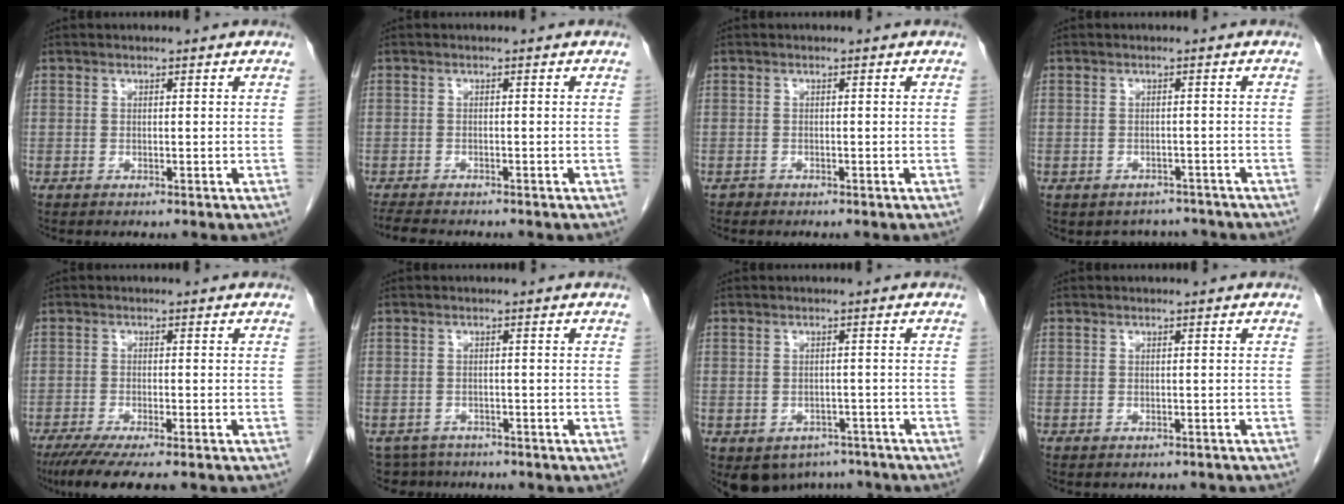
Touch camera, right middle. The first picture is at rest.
{"total": 4.7, "force": [-4.2, 0.9, 1.9], "torque": [-0.033, -0.013, -0.067]}
{"total": 0.5, "force": [-0.4, 0.3, -0.1], "torque": [-0.006, 0.000, -0.009]}
{"total": 4.0, "force": [-3.4, 2.0, -0.3], "torque": [0.009, 0.013, -0.043]}
{"total": 8.7, "force": [-6.9, 0.8, 5.3], "torque": [-0.077, -0.020, -0.108]}
{"total": 4.7, "force": [-4.0, 2.4, -0.2], "torque": [0.006, -0.001, -0.062]}
{"total": 7.3, "force": [-4.9, 5.2, 1.4], "torque": [-0.020, 0.007, -0.058]}
{"total": 2.3, "force": [-2.1, 0.9, 0.4], "torque": [-0.010, -0.002, -0.025]}